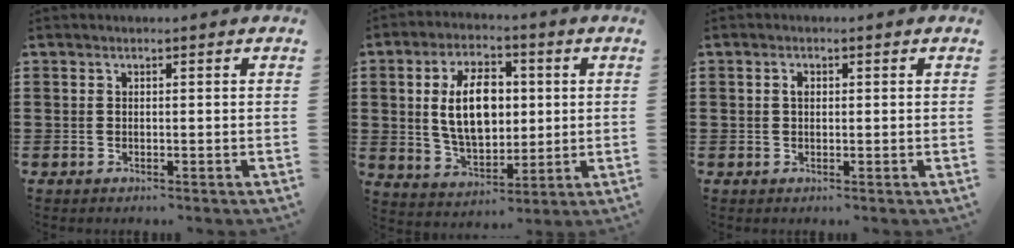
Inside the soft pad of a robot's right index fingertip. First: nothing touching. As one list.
[{"total": 10.7, "force": [1.6, 6.4, 8.4], "torque": [-0.158, 0.009, 0.023]}, {"total": 1.3, "force": [0.2, 0.8, 1.0], "torque": [-0.021, 0.004, 0.004]}]